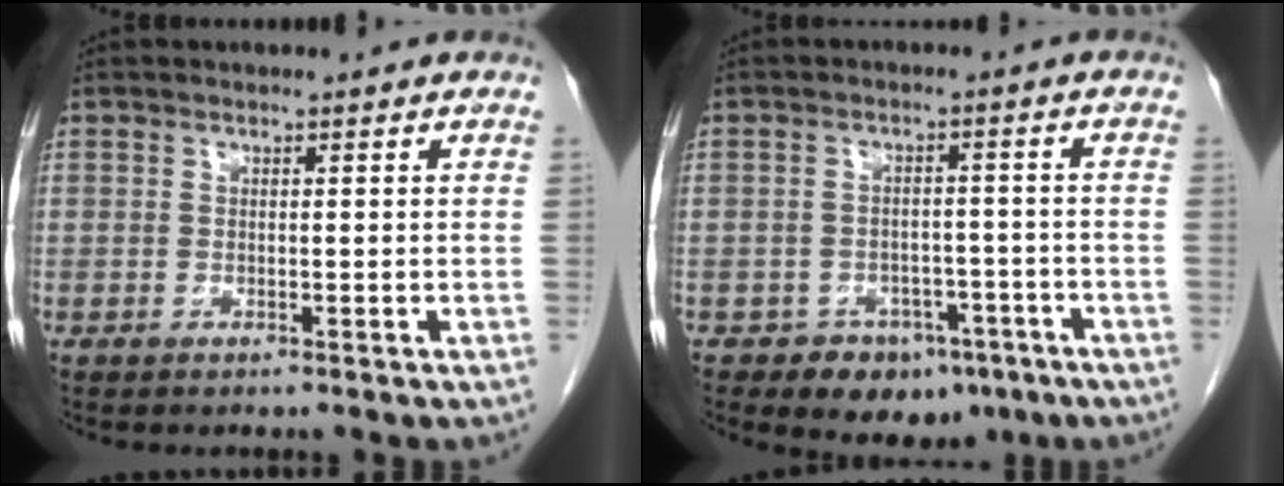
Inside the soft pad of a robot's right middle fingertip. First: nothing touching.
{"total": 7.5, "force": [-4.7, 5.2, 2.7], "torque": [-0.021, 0.016, -0.056]}